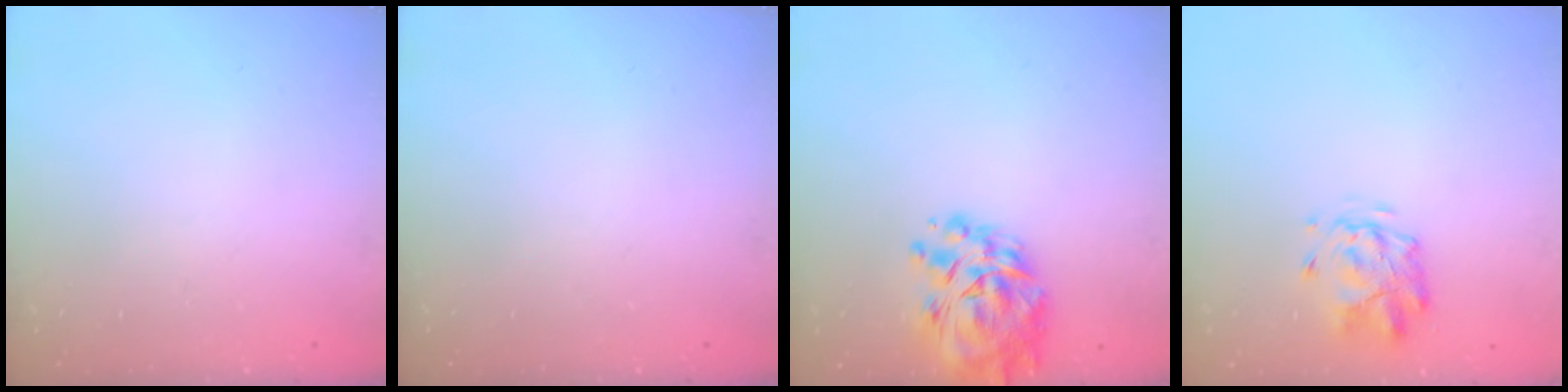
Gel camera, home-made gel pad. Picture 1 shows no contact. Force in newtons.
{"total": 0.0}
{"total": 12.2, "press": 11.4, "slide": 4.4}
{"total": 2.8, "press": 2.4, "slide": 1.4}